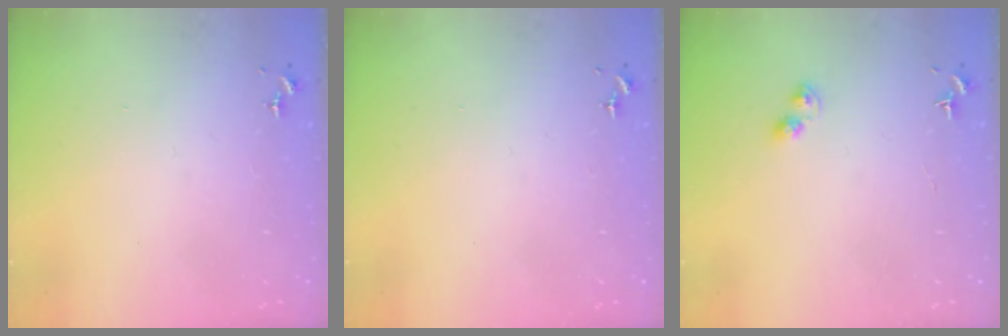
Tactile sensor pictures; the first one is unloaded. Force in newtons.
{"total": 0.0}
{"total": 3.5, "press": 3.4, "slide": 0.5}